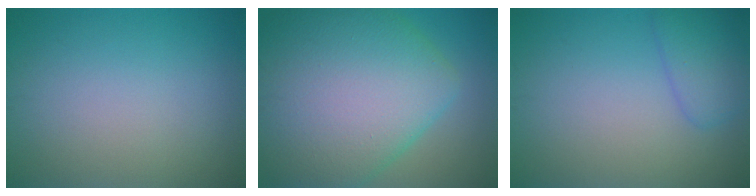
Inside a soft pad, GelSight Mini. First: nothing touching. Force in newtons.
{"total": 13.7, "press": 13.7, "slide": 0.6}
{"total": 2.7, "press": 2.7, "slide": 0.2}